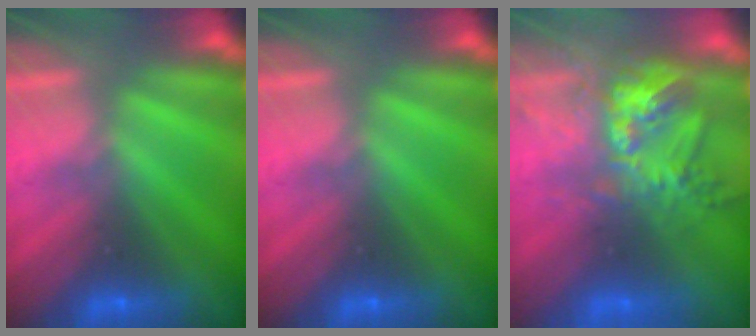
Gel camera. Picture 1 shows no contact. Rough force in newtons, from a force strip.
{"total": 0.0}
{"total": 8.0}